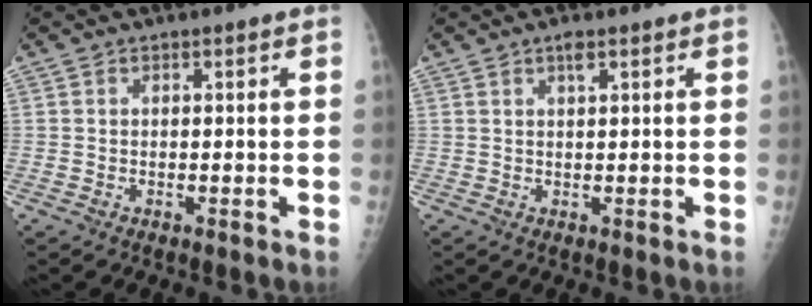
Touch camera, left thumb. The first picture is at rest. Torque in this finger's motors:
{"motor_torque": [-0.17, -0.23, 0.51, -0.10, 0.10]}